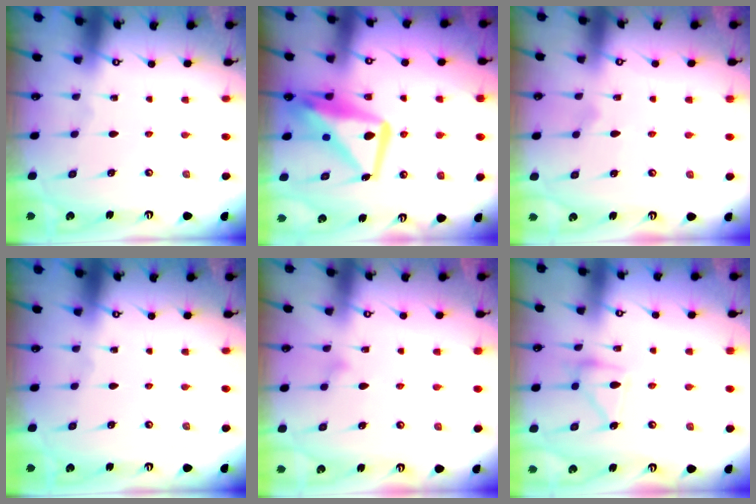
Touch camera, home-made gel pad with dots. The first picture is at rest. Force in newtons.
{"total": 14.9, "press": 14.9, "slide": 1.4}
{"total": 7.5, "press": 7.5, "slide": 0.4}
{"total": 0.0}
{"total": 9.0, "press": 9.0, "slide": 0.5}
{"total": 14.0, "press": 14.0, "slide": 0.7}